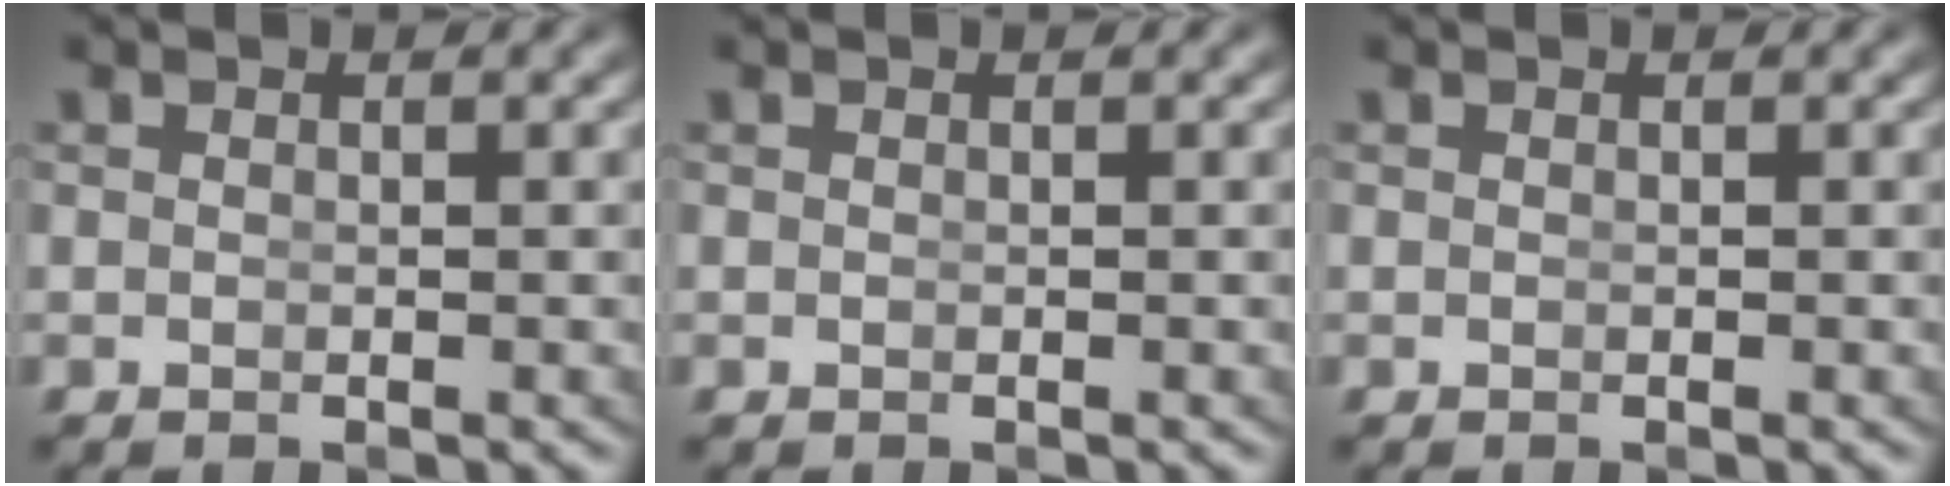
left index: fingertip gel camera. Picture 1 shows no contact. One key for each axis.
{"total": 0.0}
{"total": 0.0}